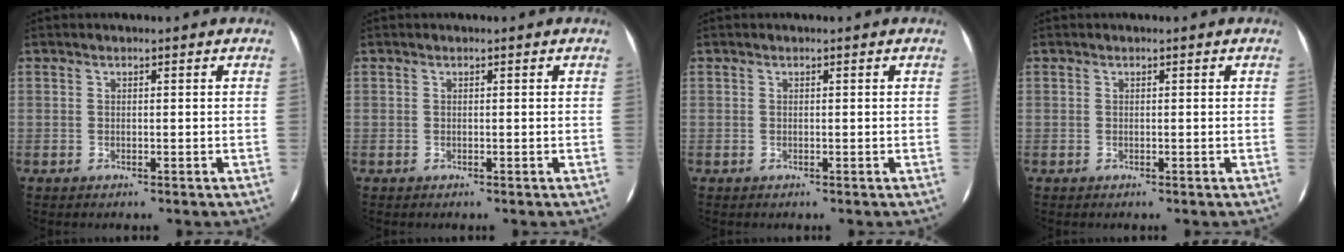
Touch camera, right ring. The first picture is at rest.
{"total": 0.0}
{"total": 0.0}
{"total": 0.0}